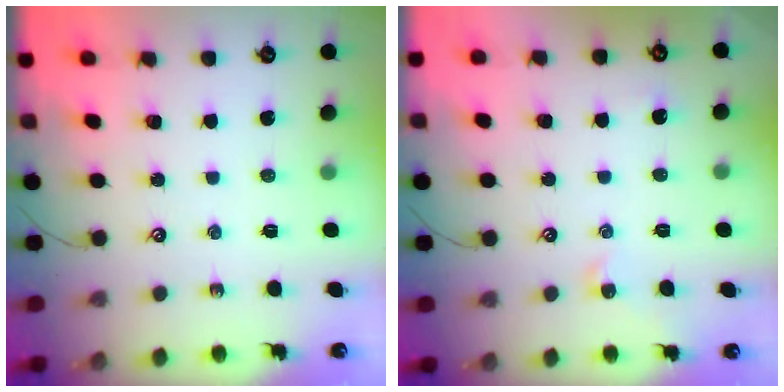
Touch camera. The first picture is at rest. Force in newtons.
{"total": 1.1, "press": 1.0, "slide": 0.4}